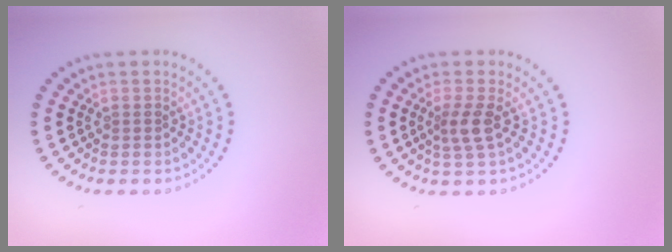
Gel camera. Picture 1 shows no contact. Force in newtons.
{"total": 2.3, "press": 1.7, "slide": 1.5}